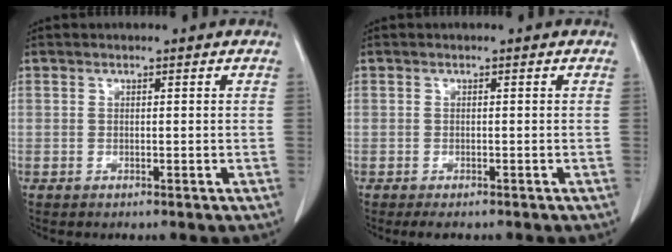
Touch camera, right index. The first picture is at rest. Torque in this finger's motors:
{"motor_torque": [-0.51, -0.04, -0.19, -0.09]}